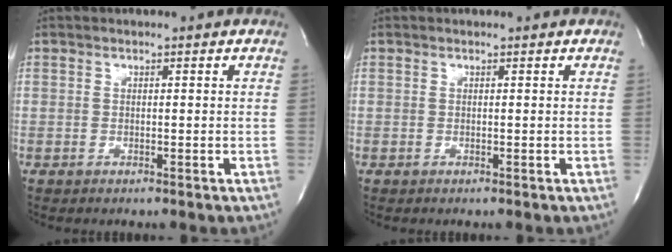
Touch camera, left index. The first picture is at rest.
{"total": 0.0}